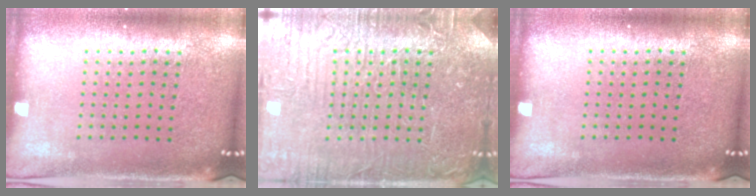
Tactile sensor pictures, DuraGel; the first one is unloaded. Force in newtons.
{"total": 5.0, "press": 5.0, "slide": 0.6}
{"total": 0.0}